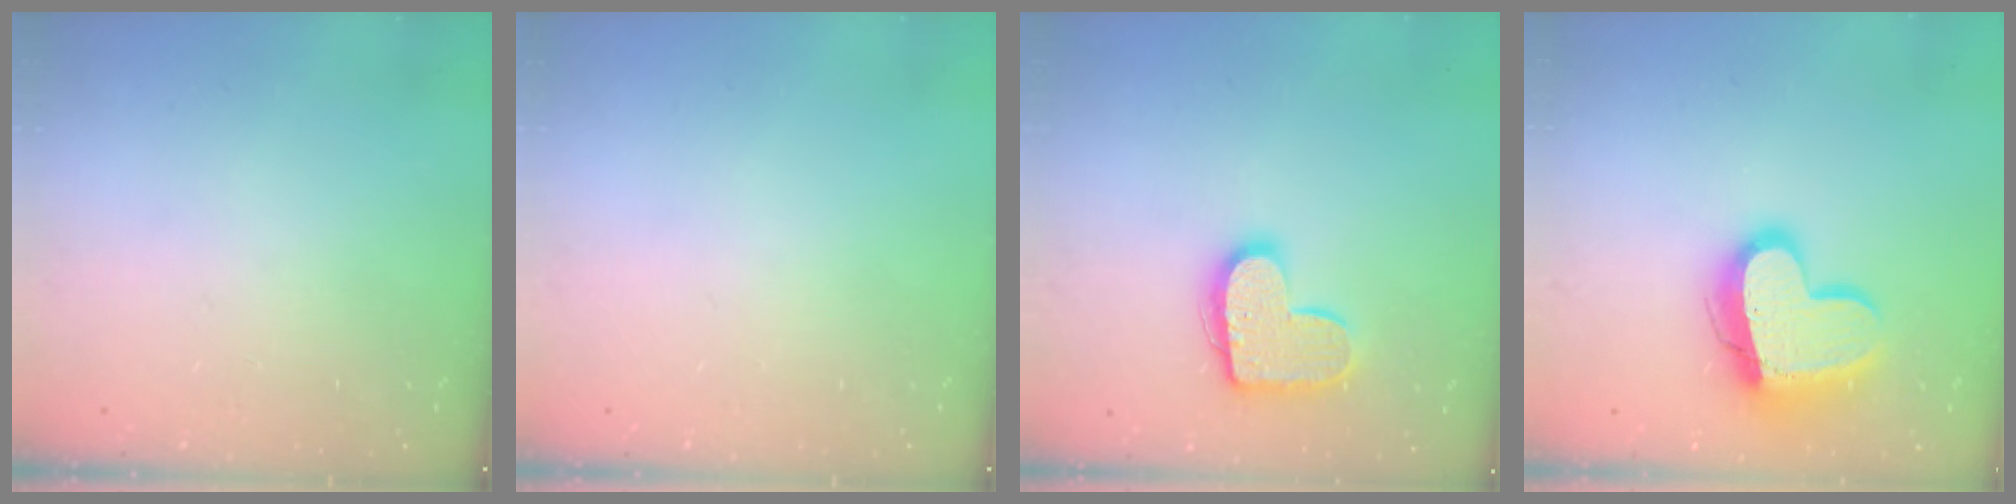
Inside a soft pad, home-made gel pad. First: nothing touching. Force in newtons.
{"total": 0.0}
{"total": 13.7, "press": 13.7, "slide": 0.6}
{"total": 16.7, "press": 16.7, "slide": 1.1}